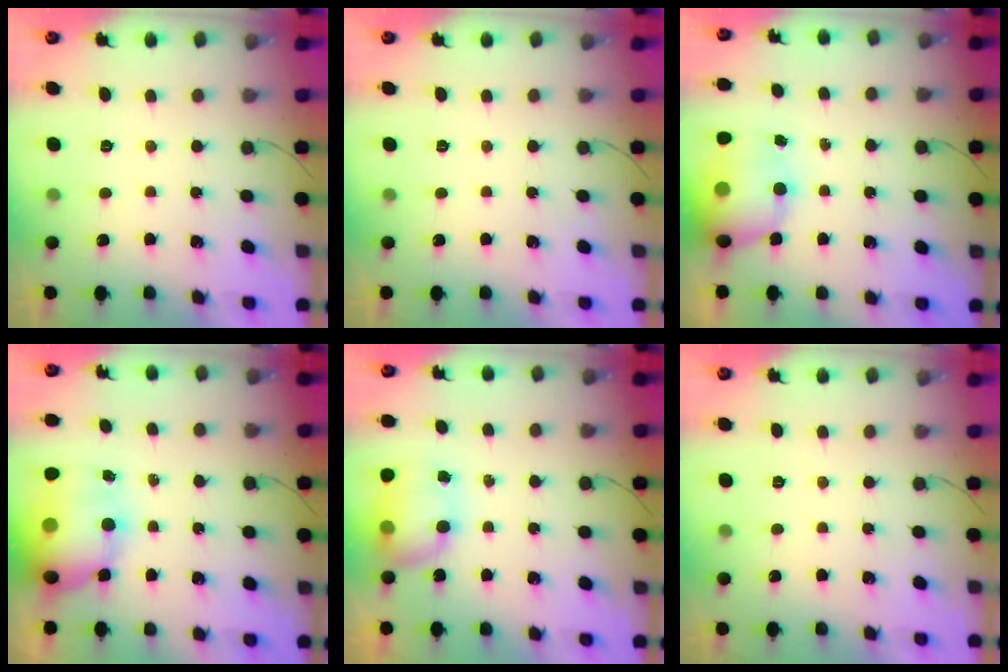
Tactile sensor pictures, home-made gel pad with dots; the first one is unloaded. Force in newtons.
{"total": 0.0}
{"total": 11.1, "press": 10.8, "slide": 2.6}
{"total": 15.3, "press": 14.9, "slide": 3.7}
{"total": 9.6, "press": 8.3, "slide": 4.7}
{"total": 0.0}